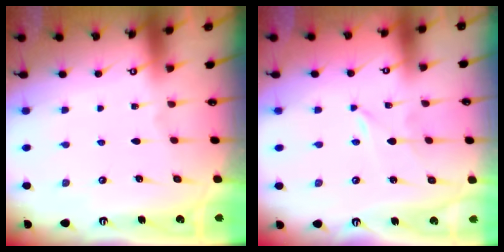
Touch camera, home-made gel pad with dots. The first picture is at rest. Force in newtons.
{"total": 0.0}